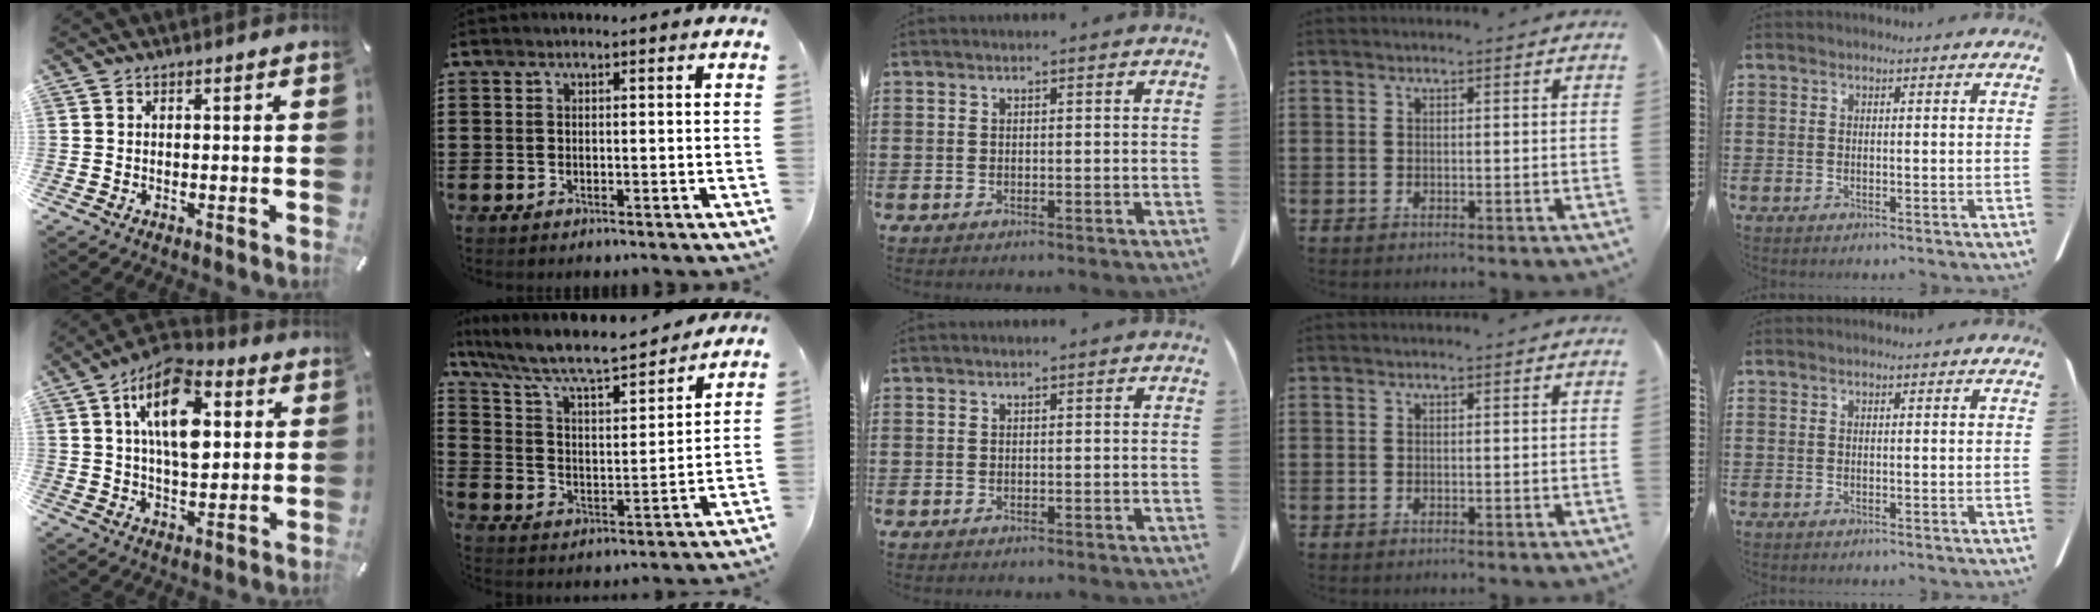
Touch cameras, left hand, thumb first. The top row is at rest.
{"thumb": {"total": 15.7, "force": [4.8, 8.7, 12.1], "torque": [-0.214, -0.008, 0.079]}, "index": {"total": 8.0, "force": [6.9, 1.0, 4.0], "torque": [-0.106, -0.045, 0.111]}}